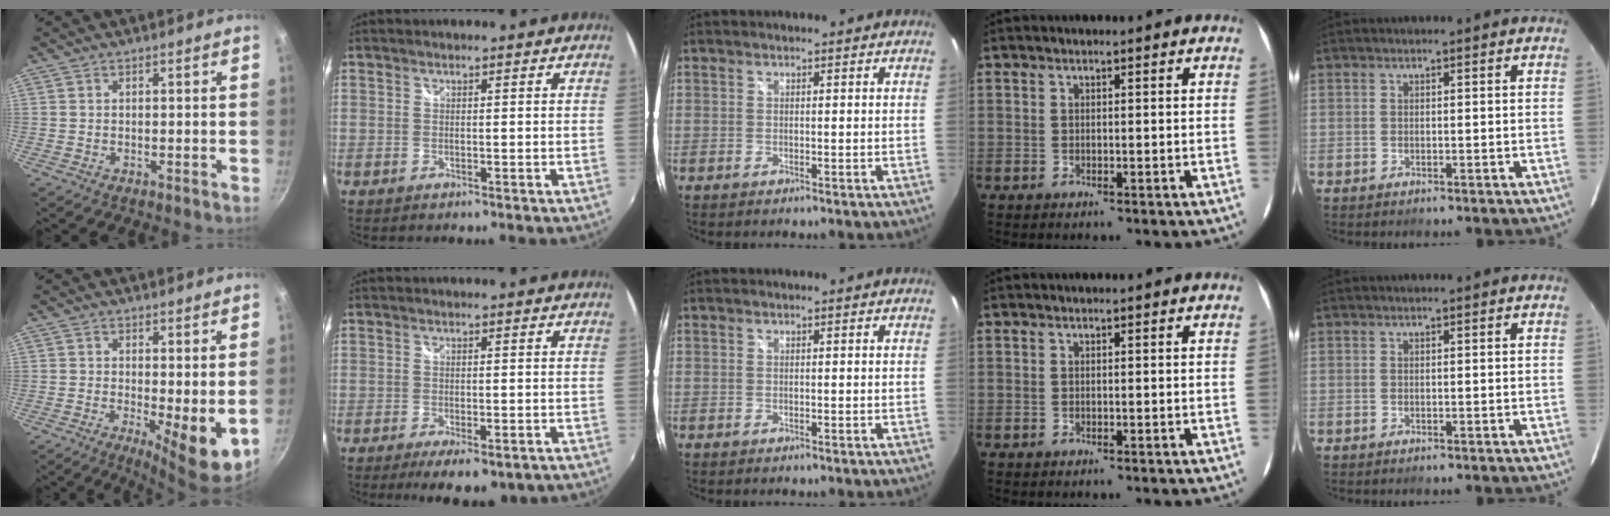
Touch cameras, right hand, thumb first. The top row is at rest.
{"thumb": {"total": 7.2, "force": [0.2, 2.2, 6.8], "torque": [-0.090, -0.019, 0.008]}, "index": {"total": 9.0, "force": [-6.1, 3.0, 5.9], "torque": [-0.120, -0.031, -0.084]}}